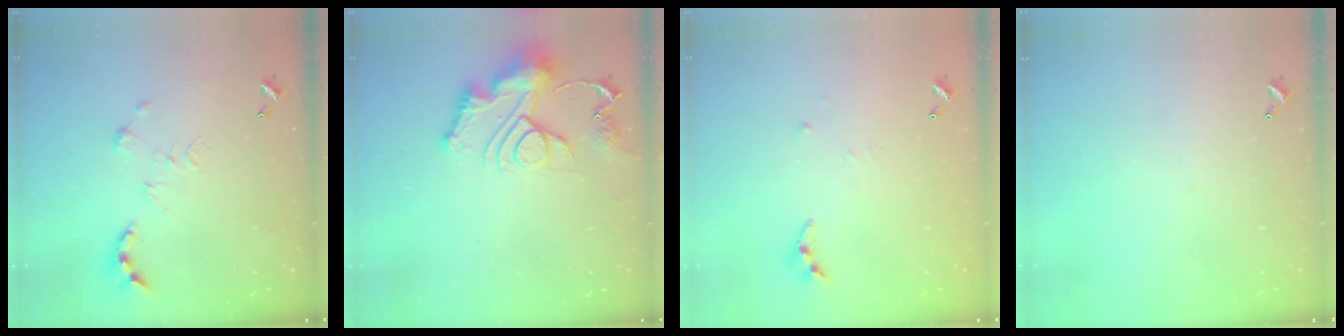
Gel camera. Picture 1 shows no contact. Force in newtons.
{"total": 13.4, "press": 13.4, "slide": 1.4}
{"total": 4.4, "press": 4.4, "slide": 0.3}
{"total": 0.0}